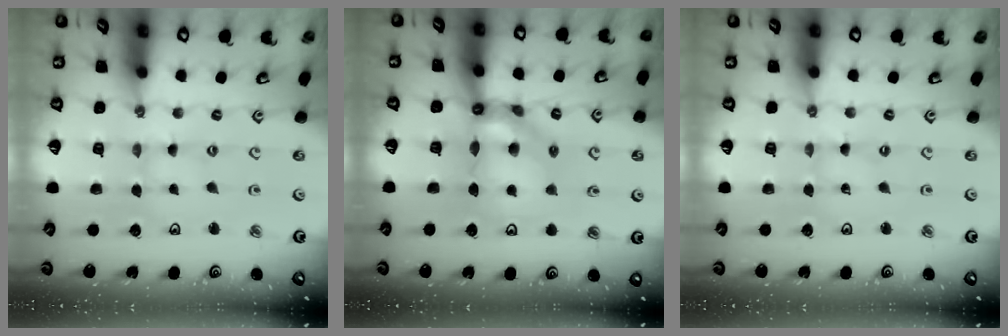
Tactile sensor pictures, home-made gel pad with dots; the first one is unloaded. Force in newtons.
{"total": 9.7, "press": 9.4, "slide": 2.5}
{"total": 0.0}